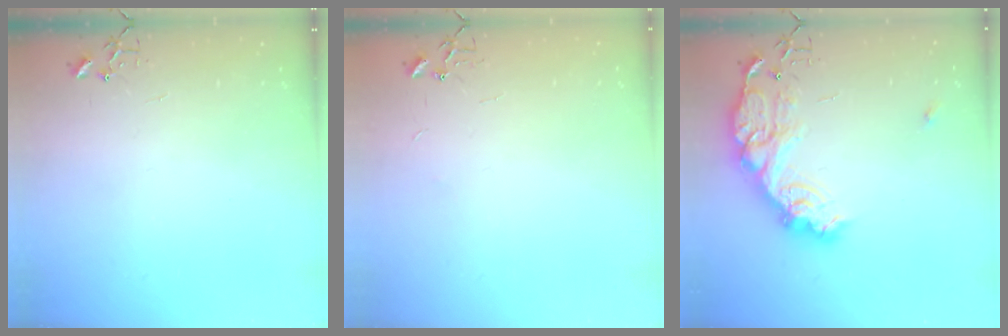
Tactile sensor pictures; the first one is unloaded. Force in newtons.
{"total": 2.4, "press": 2.4, "slide": 0.3}
{"total": 18.7, "press": 18.7, "slide": 1.3}